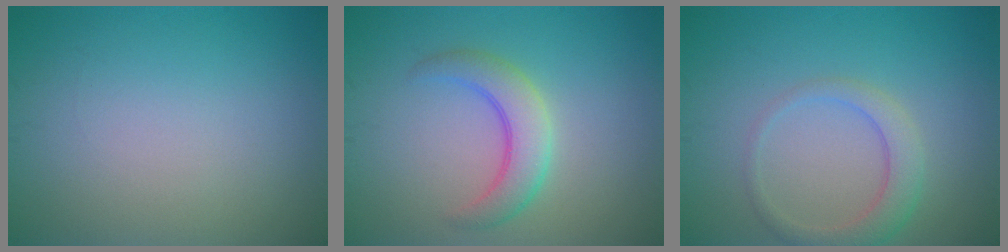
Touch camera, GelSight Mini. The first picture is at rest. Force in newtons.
{"total": 3.8, "press": 3.8, "slide": 0.1}
{"total": 2.9, "press": 2.9, "slide": 0.2}